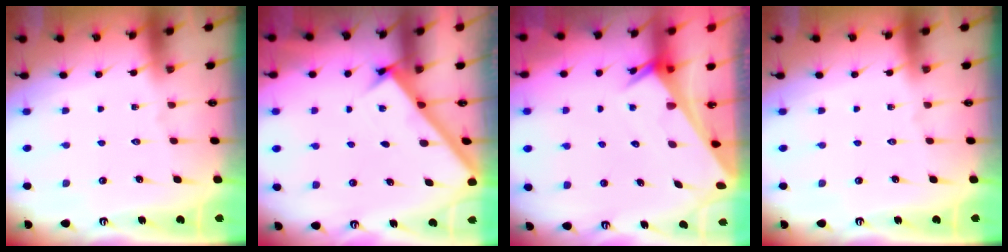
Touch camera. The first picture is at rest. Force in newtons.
{"total": 2.8, "press": 2.8, "slide": 0.4}
{"total": 2.5, "press": 2.5, "slide": 0.1}
{"total": 0.0}